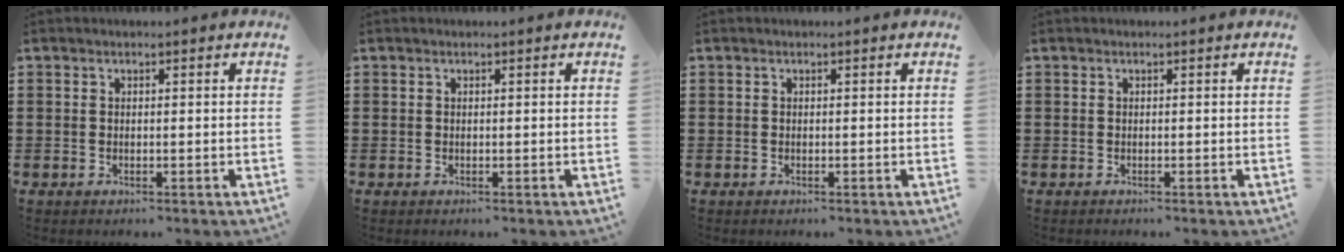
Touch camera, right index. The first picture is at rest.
{"total": 0.0}
{"total": 0.0}
{"total": 0.0}